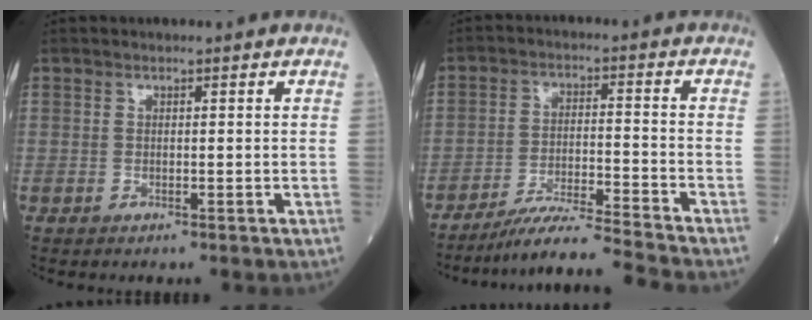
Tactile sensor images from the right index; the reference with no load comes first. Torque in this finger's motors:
{"motor_torque": [-0.86, -0.73, -0.35, 0.00]}